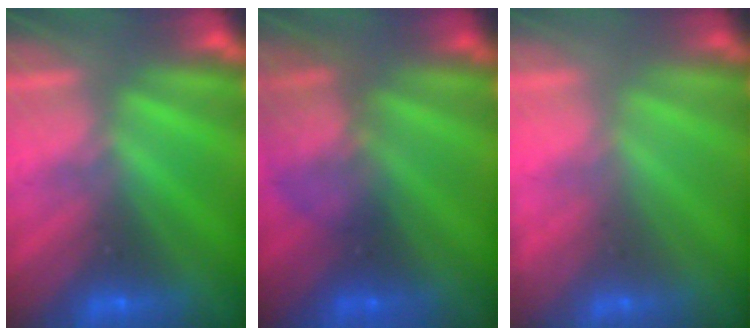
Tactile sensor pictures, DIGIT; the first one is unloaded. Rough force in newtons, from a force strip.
{"total": 2.2}
{"total": 2.1}